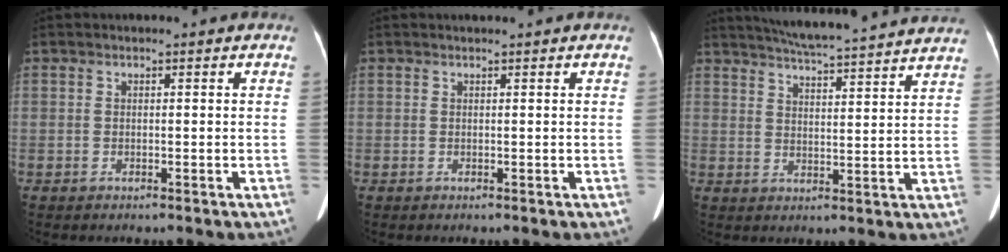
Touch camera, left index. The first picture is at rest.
{"total": 1.1, "force": [1.0, -0.1, 0.4], "torque": [-0.006, 0.013, 0.022]}
{"total": 19.6, "force": [18.1, 0.2, 7.6], "torque": [-0.124, 0.003, 0.238]}